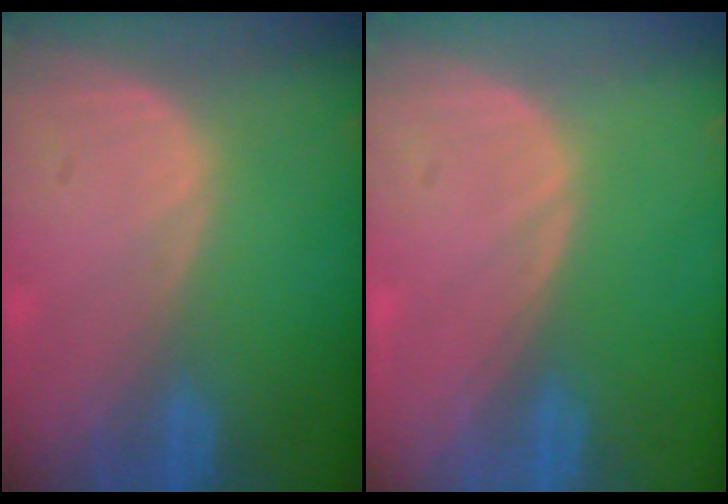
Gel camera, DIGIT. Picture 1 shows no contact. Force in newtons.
{"total": 0.0}